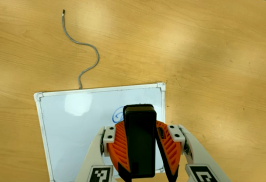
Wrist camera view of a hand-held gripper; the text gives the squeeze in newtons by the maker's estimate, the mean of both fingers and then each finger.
{"total": 8.5, "left": 8.2, "right": 8.9}